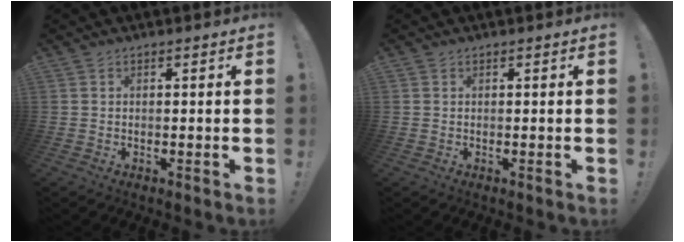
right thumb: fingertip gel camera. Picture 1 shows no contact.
{"total": 0.0}